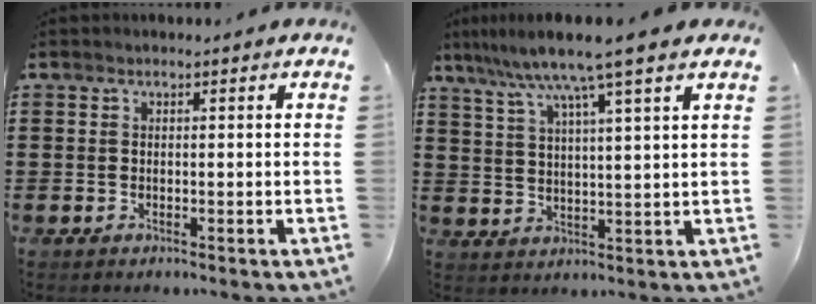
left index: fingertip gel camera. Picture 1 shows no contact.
{"total": 7.7, "force": [5.9, -0.6, 5.0], "torque": [-0.116, -0.024, 0.096]}